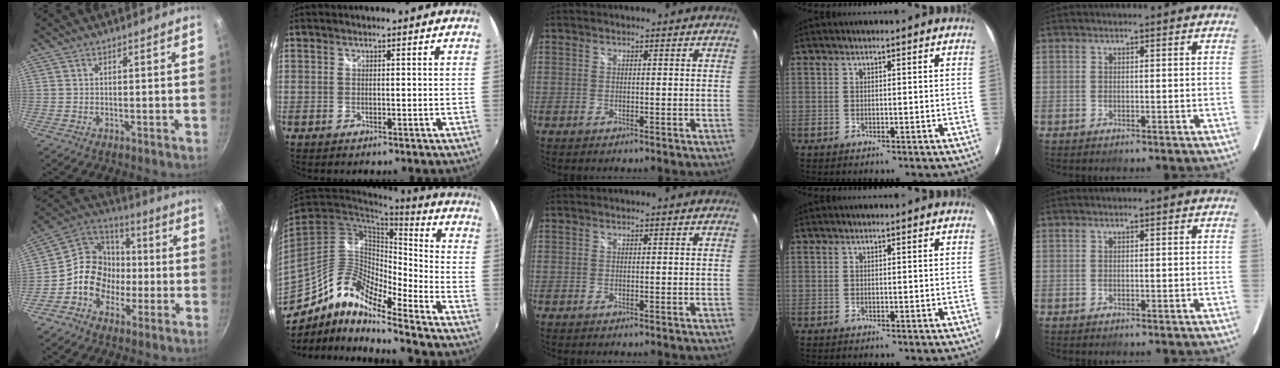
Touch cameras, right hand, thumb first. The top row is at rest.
{"thumb": {"total": 13.2, "force": [-3.3, 11.1, 6.4], "torque": [-0.058, 0.051, -0.076]}, "index": {"total": 13.5, "force": [-8.8, 4.7, 9.1], "torque": [-0.158, 0.002, -0.177]}}